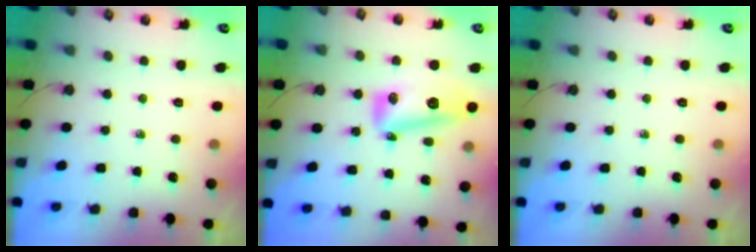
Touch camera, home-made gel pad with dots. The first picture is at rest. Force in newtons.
{"total": 13.6, "press": 13.6, "slide": 1.3}
{"total": 0.0}